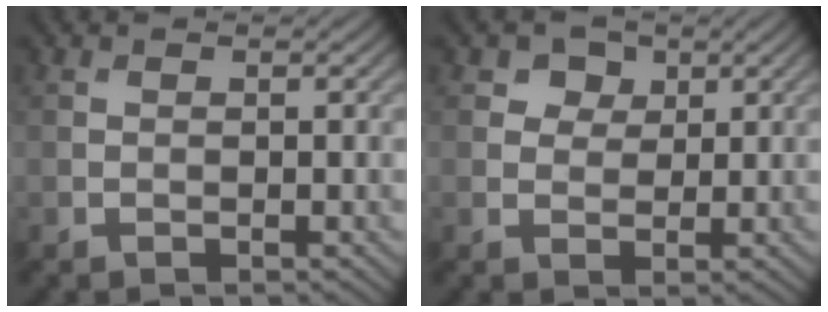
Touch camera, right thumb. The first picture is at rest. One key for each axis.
{"total": 2.9, "fx": 1.4, "fy": 2.3, "fz": 1.1, "tx": -0.019, "ty": -0.004, "tz": 0.025}